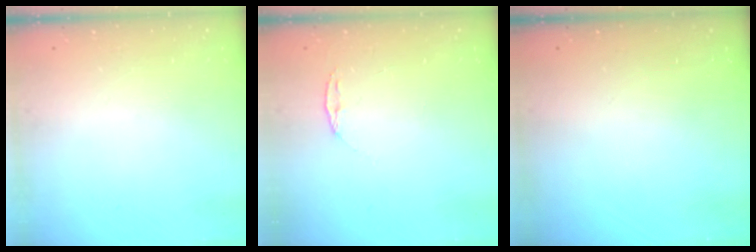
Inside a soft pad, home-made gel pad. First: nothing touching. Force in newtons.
{"total": 4.1, "press": 4.1, "slide": 0.5}
{"total": 0.0}